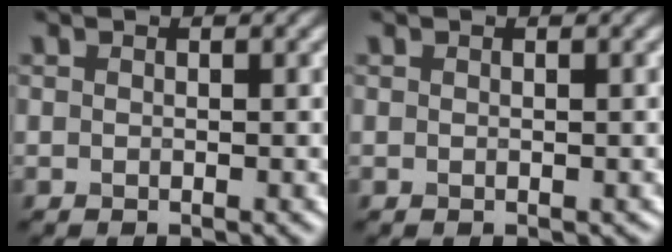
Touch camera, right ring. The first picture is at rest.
{"total": 0.0}